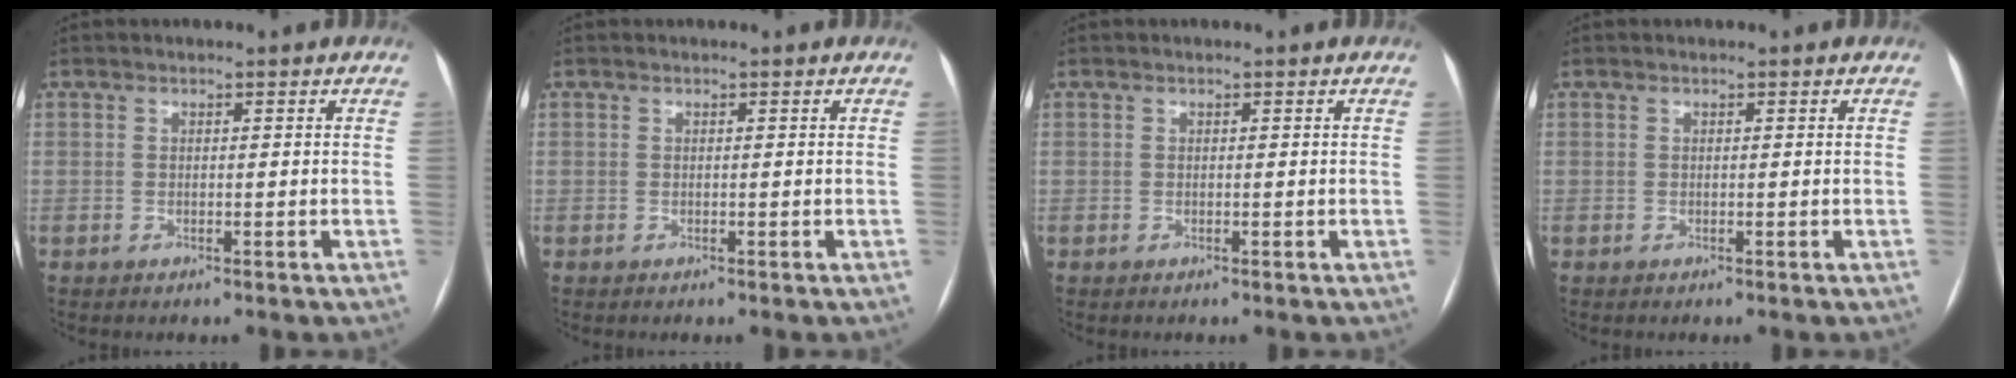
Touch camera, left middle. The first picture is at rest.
{"total": 0.0}
{"total": 0.0}
{"total": 0.0}